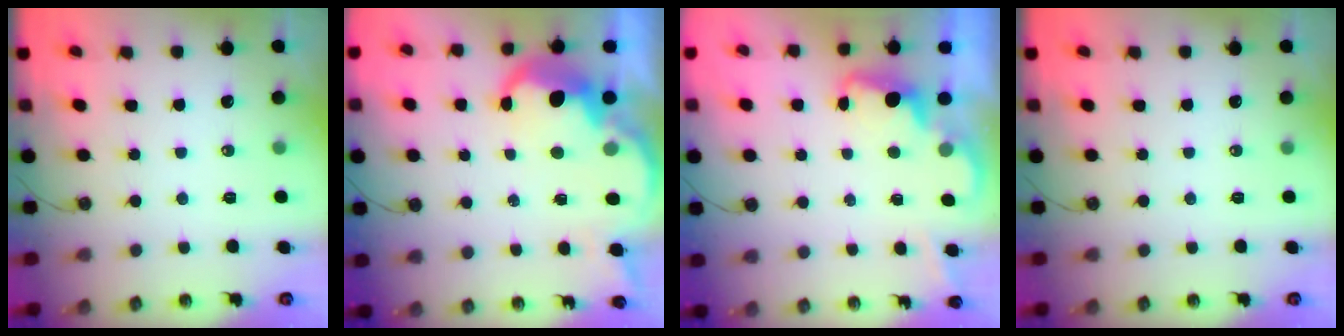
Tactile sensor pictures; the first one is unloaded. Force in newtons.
{"total": 9.0, "press": 9.0, "slide": 0.6}
{"total": 2.0, "press": 1.9, "slide": 0.5}
{"total": 0.0}